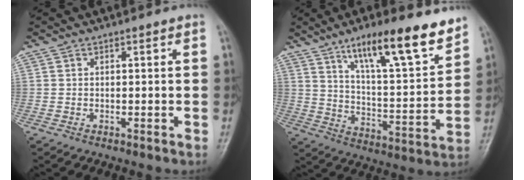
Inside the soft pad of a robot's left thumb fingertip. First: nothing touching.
{"total": 17.8, "force": [12.0, 4.0, 12.5], "torque": [-0.169, -0.063, 0.198]}